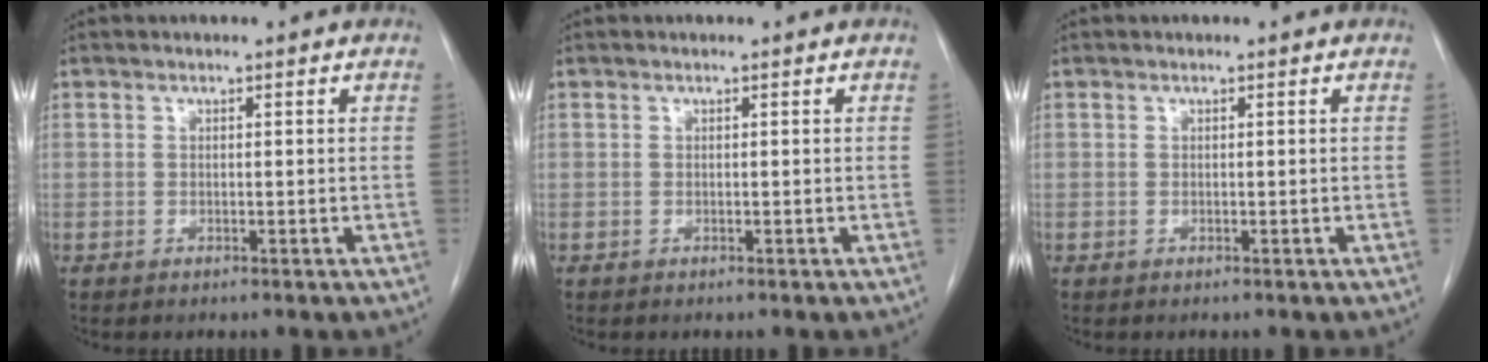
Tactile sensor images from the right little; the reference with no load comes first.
{"total": 0.0}
{"total": 0.0}